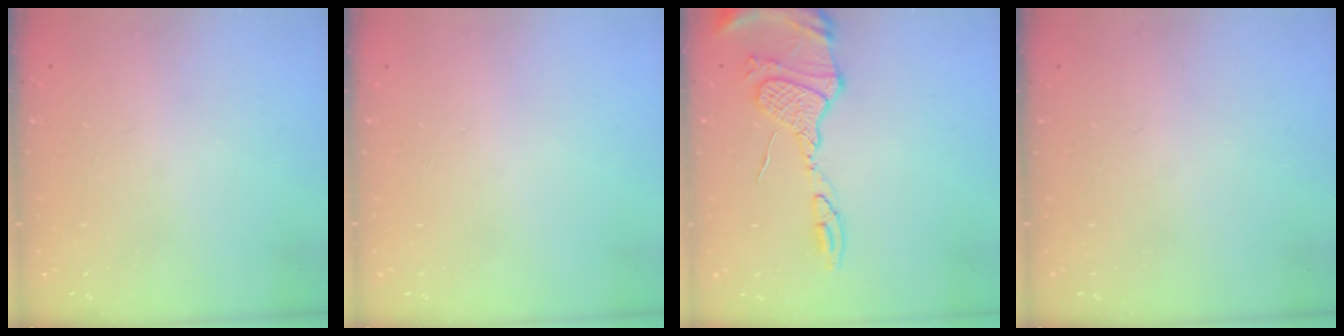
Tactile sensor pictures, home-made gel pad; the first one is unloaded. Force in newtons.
{"total": 0.0}
{"total": 13.9, "press": 13.8, "slide": 1.3}
{"total": 0.0}